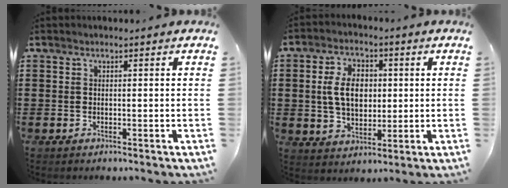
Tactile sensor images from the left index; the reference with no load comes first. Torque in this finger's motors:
{"motor_torque": [1.04, 1.09, 0.34, 0.20]}